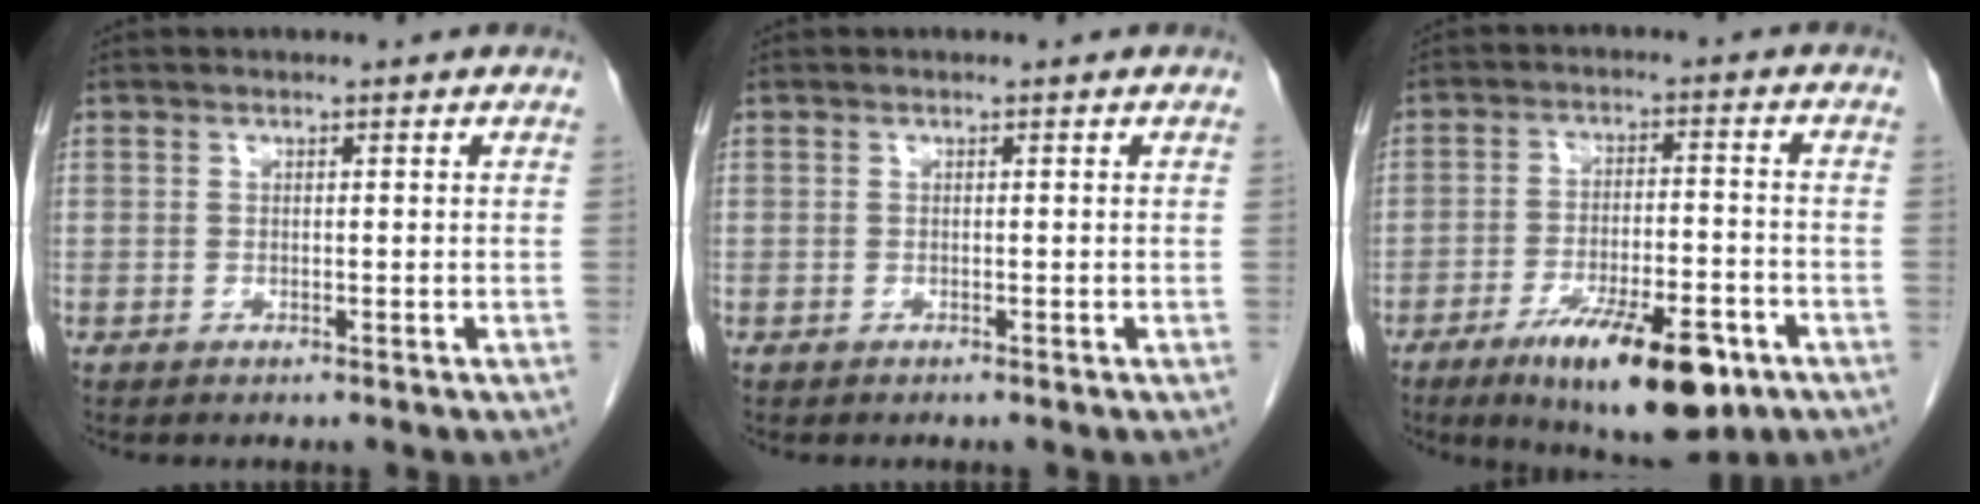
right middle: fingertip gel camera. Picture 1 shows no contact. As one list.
[{"total": 0.0}, {"total": 14.2, "force": [-8.2, 3.7, 11.0], "torque": [-0.163, -0.013, -0.122]}]